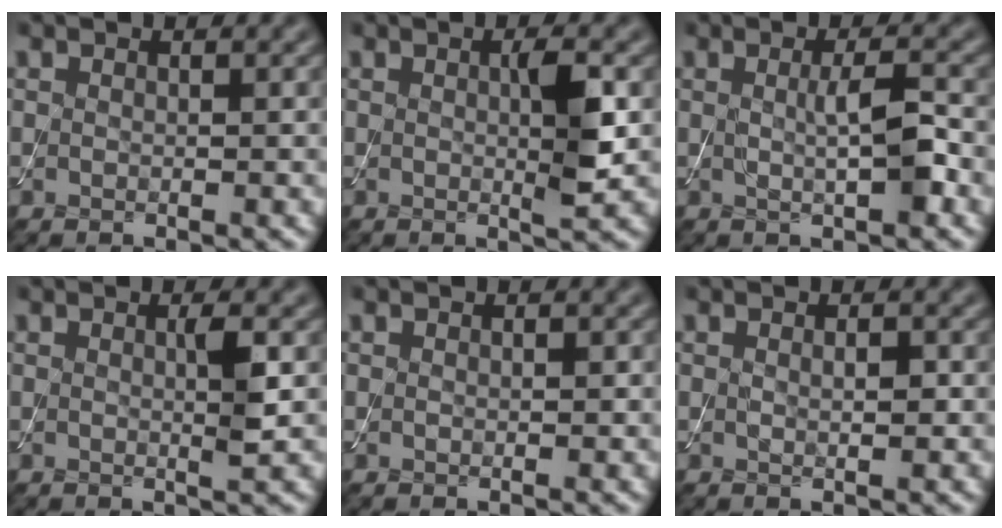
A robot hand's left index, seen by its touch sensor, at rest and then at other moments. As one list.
[{"total": 3.1, "force": [0.2, 0.4, 3.1], "torque": [-0.051, -0.005, 0.000]}, {"total": 2.9, "force": [0.1, 0.5, 2.8], "torque": [-0.050, 0.000, 0.000]}, {"total": 2.0, "force": [0.1, 0.2, 2.0], "torque": [-0.036, -0.001, -0.001]}, {"total": 0.6, "force": [0.0, 0.3, 0.5], "torque": [-0.008, -0.001, 0.001]}, {"total": 1.1, "force": [0.1, 0.3, 1.1], "torque": [-0.018, -0.002, 0.002]}]